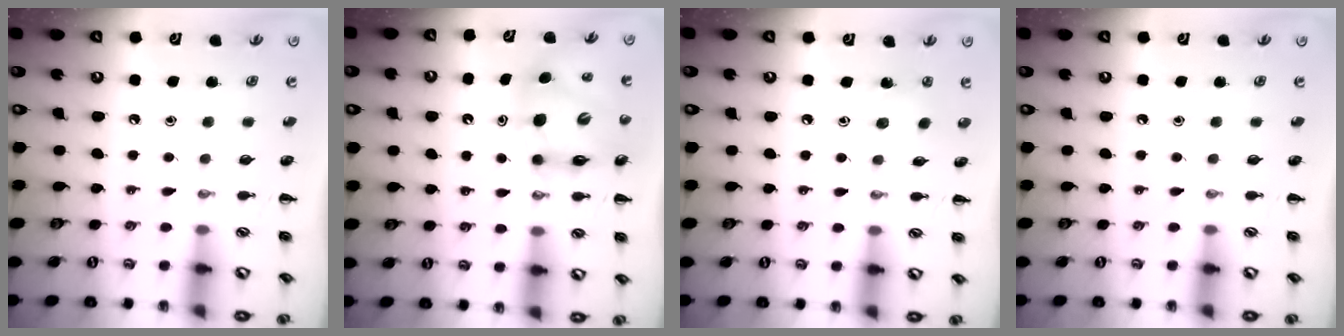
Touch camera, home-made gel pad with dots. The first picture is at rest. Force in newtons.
{"total": 10.4, "press": 10.0, "slide": 3.1}
{"total": 3.5, "press": 3.3, "slide": 1.0}
{"total": 0.0}